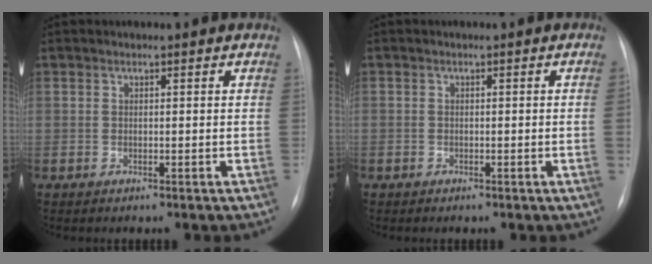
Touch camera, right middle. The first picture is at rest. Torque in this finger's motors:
{"motor_torque": [1.47, -0.67, 0.60, -0.21]}